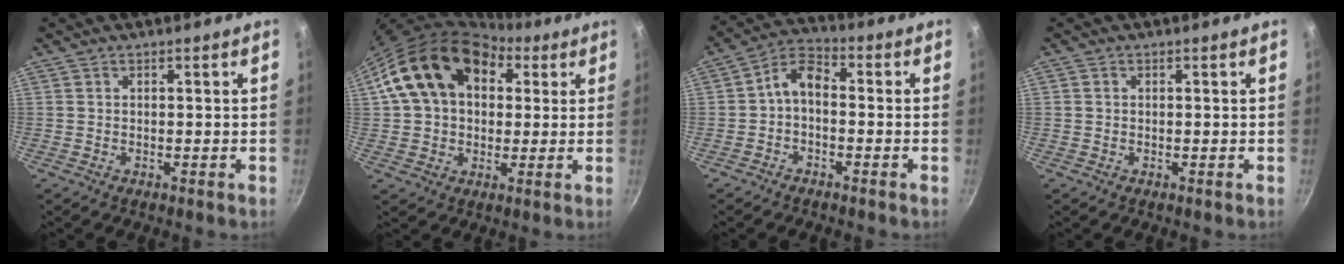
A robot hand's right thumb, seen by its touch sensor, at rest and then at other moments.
{"total": 17.9, "force": [5.5, 12.9, 11.0], "torque": [-0.163, 0.020, 0.083]}
{"total": 5.7, "force": [-1.3, 3.5, 4.3], "torque": [-0.077, 0.038, -0.033]}
{"total": 0.6, "force": [0.0, 0.5, 0.2], "torque": [0.000, 0.003, -0.001]}